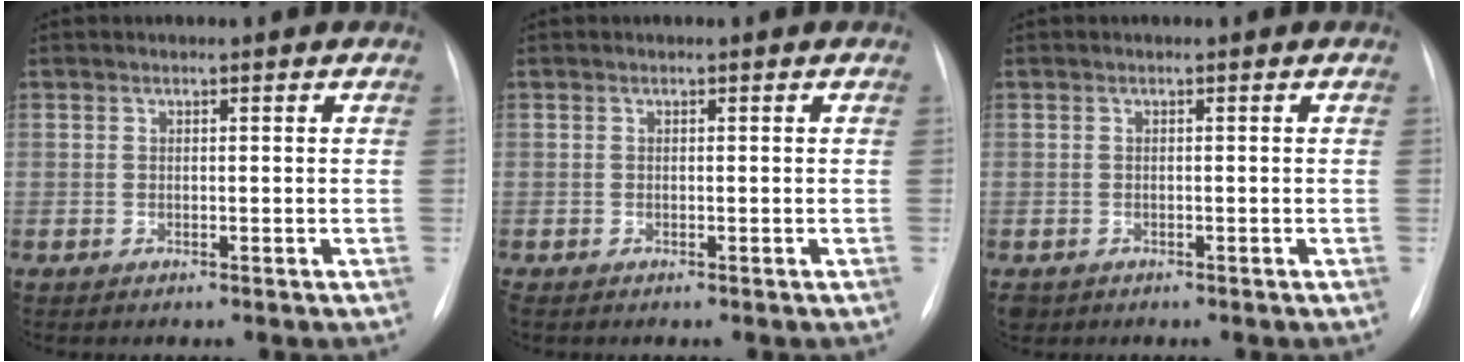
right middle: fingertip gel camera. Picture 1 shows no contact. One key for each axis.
{"total": 0.5, "fx": -0.4, "fy": 0.2, "fz": 0.2, "tx": -0.005, "ty": -0.001, "tz": -0.004}
{"total": 2.6, "fx": -1.8, "fy": 1.8, "fz": 0.6, "tx": -0.011, "ty": -0.001, "tz": -0.024}